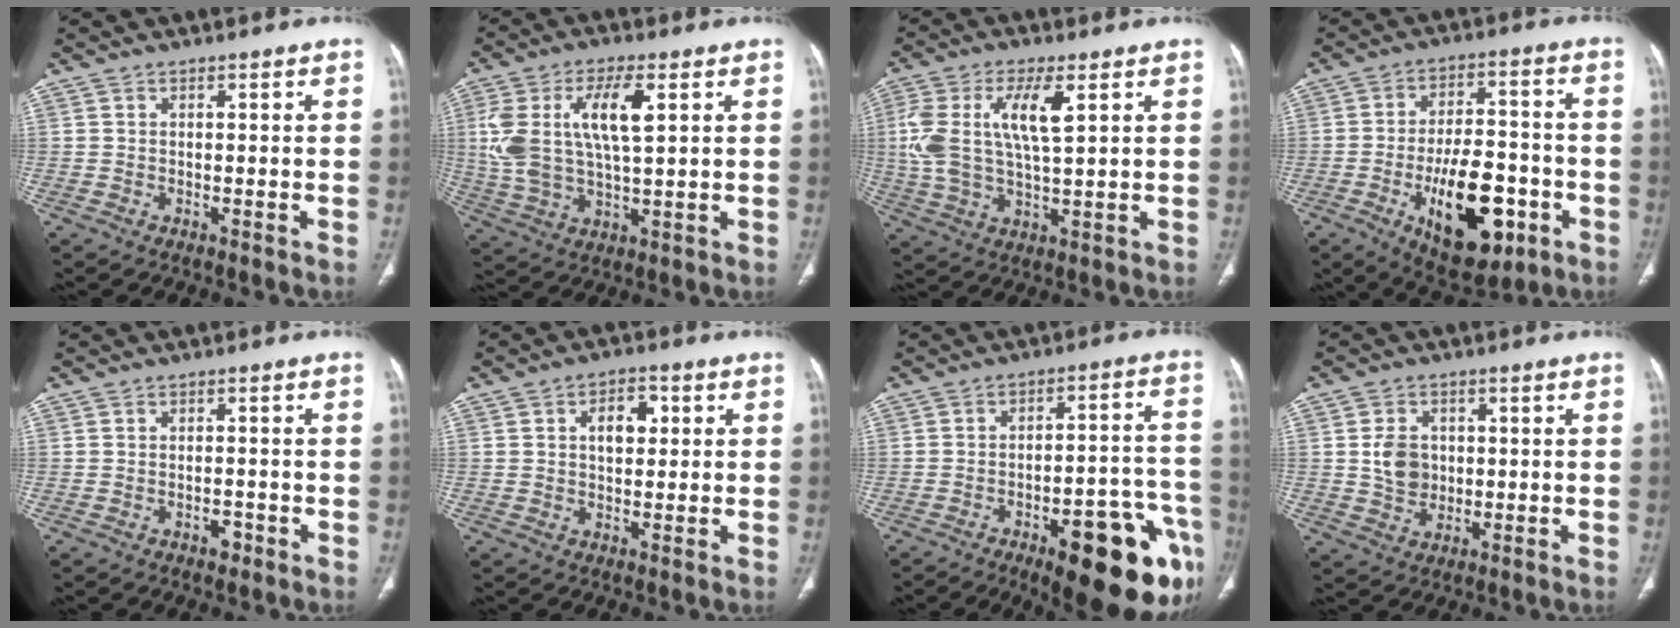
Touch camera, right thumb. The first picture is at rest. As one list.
[{"total": 13.9, "force": [3.5, 5.7, 12.2], "torque": [-0.254, 0.004, 0.072]}, {"total": 12.5, "force": [3.3, 4.8, 11.1], "torque": [-0.243, 0.002, 0.066]}, {"total": 18.2, "force": [-6.6, 9.1, 14.4], "torque": [-0.192, 0.029, -0.090]}, {"total": 2.0, "force": [-1.2, 1.1, 1.1], "torque": [-0.010, 0.007, -0.017]}, {"total": 5.5, "force": [1.1, 3.6, 4.1], "torque": [-0.044, 0.008, 0.013]}, {"total": 22.6, "force": [-11.3, 7.6, 18.0], "torque": [-0.165, 0.062, -0.145]}, {"total": 6.0, "force": [0.4, 4.9, 3.5], "torque": [-0.044, -0.003, 0.012]}]